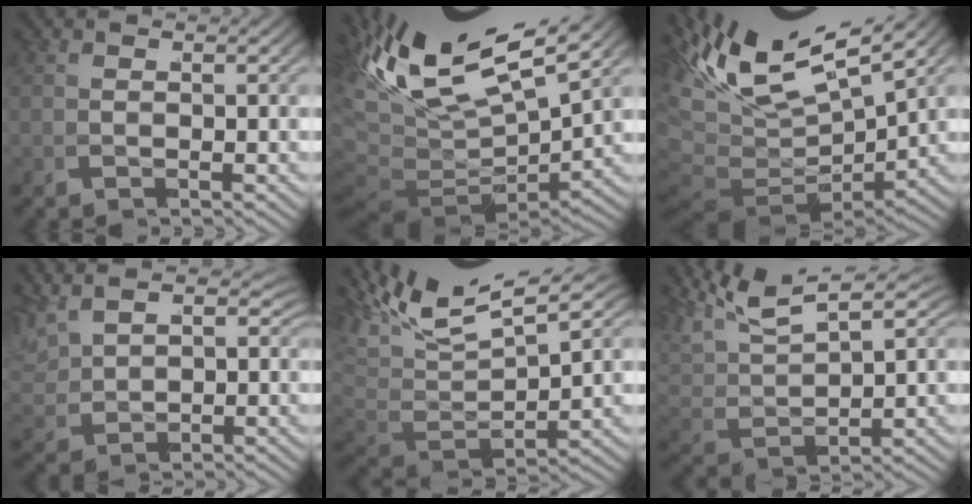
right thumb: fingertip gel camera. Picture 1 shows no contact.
{"total": 11.8, "force": [1.0, 7.3, 9.2], "torque": [-0.196, -0.029, 0.030]}
{"total": 11.4, "force": [1.1, 7.7, 8.4], "torque": [-0.187, -0.042, 0.032]}
{"total": 3.2, "force": [2.6, 1.6, 0.9], "torque": [-0.023, 0.008, 0.050]}
{"total": 8.1, "force": [2.7, 4.8, 5.9], "torque": [-0.120, -0.011, 0.040]}
{"total": 5.7, "force": [3.6, 3.0, 3.2], "torque": [-0.092, 0.004, 0.058]}